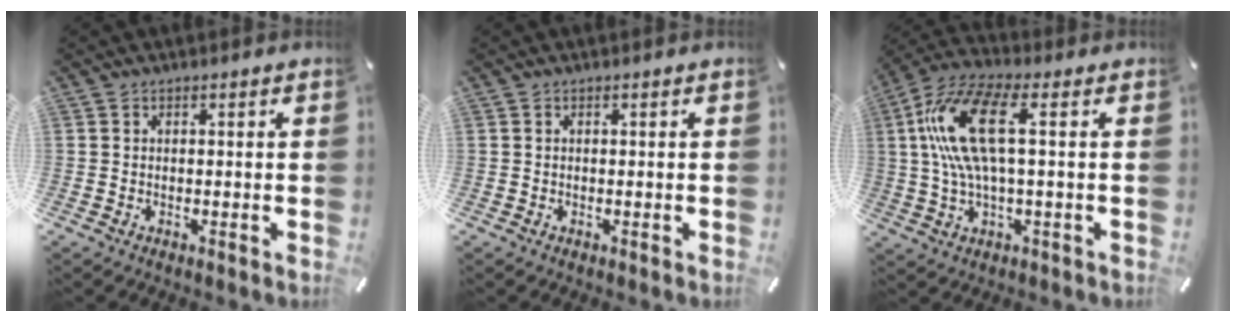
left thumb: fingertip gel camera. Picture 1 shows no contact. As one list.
[{"total": 0.0}, {"total": 15.0, "force": [2.5, 5.7, 13.6], "torque": [-0.292, -0.009, 0.037]}]